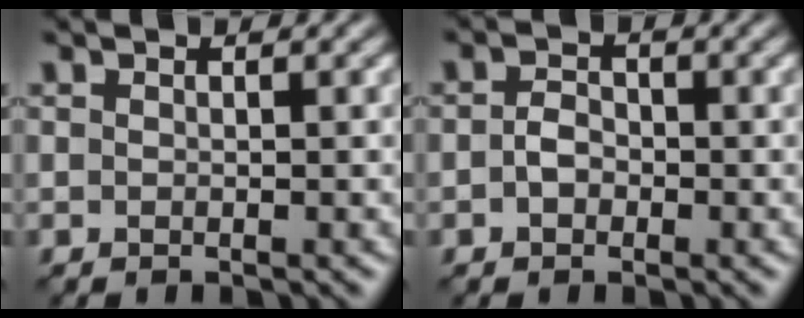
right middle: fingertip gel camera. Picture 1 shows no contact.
{"total": 1.6, "force": [-0.4, 1.2, 1.0], "torque": [-0.020, 0.002, -0.012]}